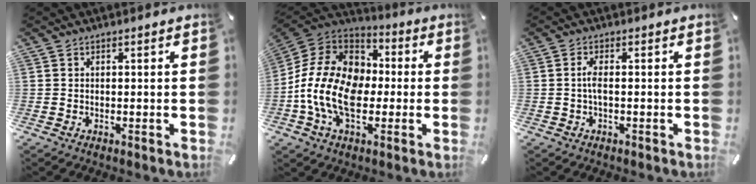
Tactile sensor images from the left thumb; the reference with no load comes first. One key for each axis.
{"total": 16.3, "fx": -4.2, "fy": 11.6, "fz": 10.6, "tx": -0.230, "ty": 0.029, "tz": -0.079}
{"total": 2.8, "fx": -0.3, "fy": 0.5, "fz": 2.8, "tx": -0.060, "ty": -0.004, "tz": -0.009}